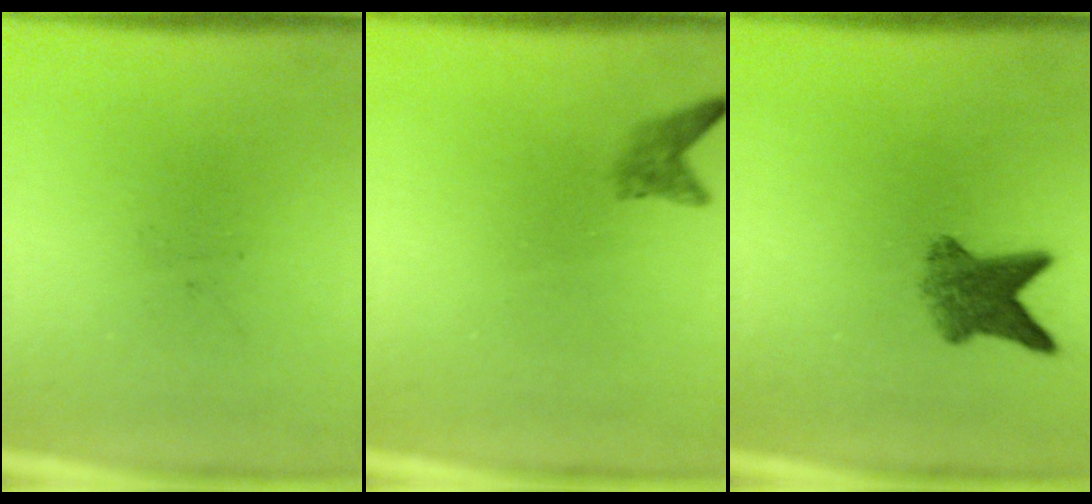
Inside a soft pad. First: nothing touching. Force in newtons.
{"total": 1.6}
{"total": 5.1}